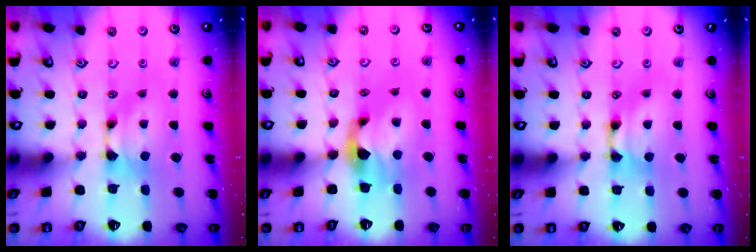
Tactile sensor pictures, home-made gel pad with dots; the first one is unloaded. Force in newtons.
{"total": 2.9, "press": 2.6, "slide": 1.3}
{"total": 2.2, "press": 2.2, "slide": 0.1}